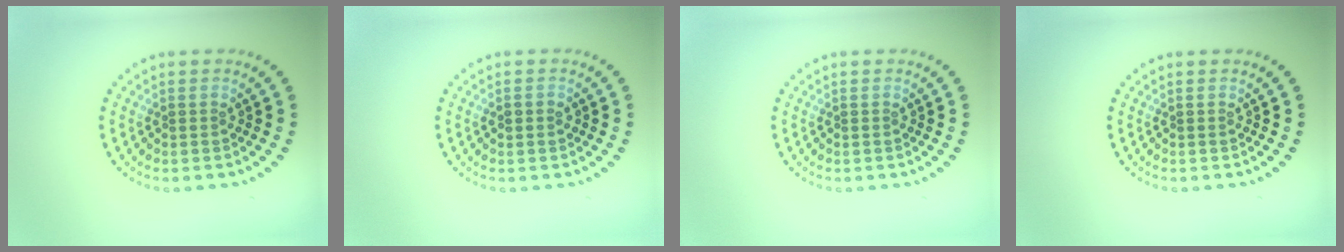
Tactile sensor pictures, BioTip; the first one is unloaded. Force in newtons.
{"total": 1.3, "press": 1.3, "slide": 0.1}
{"total": 0.0}
{"total": 0.0}